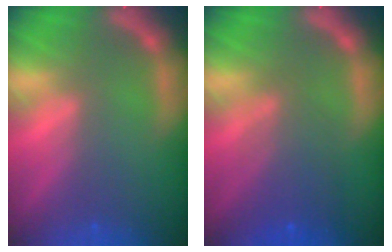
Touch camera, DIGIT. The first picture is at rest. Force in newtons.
{"total": 5.0}